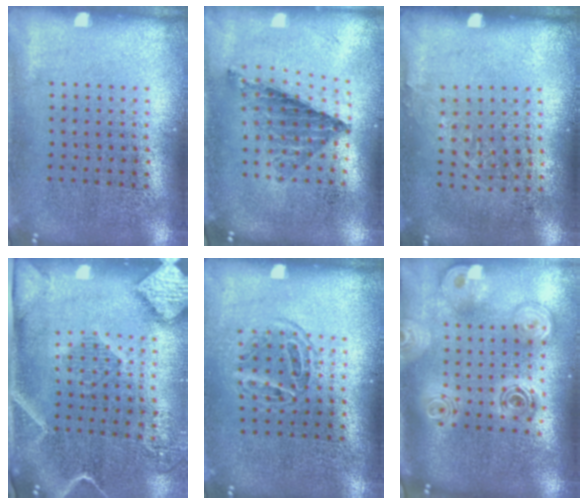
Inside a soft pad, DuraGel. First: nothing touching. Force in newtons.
{"total": 0.8, "press": 0.8, "slide": 0.1}
{"total": 0.9, "press": 0.7, "slide": 0.5}
{"total": 2.5, "press": 1.9, "slide": 1.7}
{"total": 1.2, "press": 1.0, "slide": 0.5}
{"total": 2.6, "press": 2.0, "slide": 1.7}